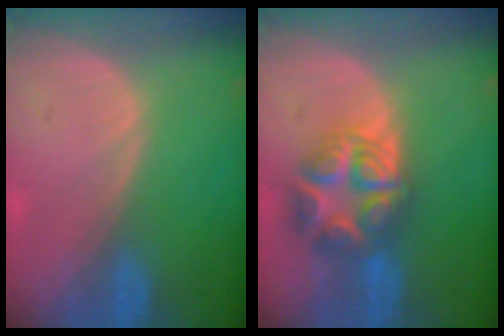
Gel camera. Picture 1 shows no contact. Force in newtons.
{"total": 8.0, "press": 8.0, "slide": 0.5}